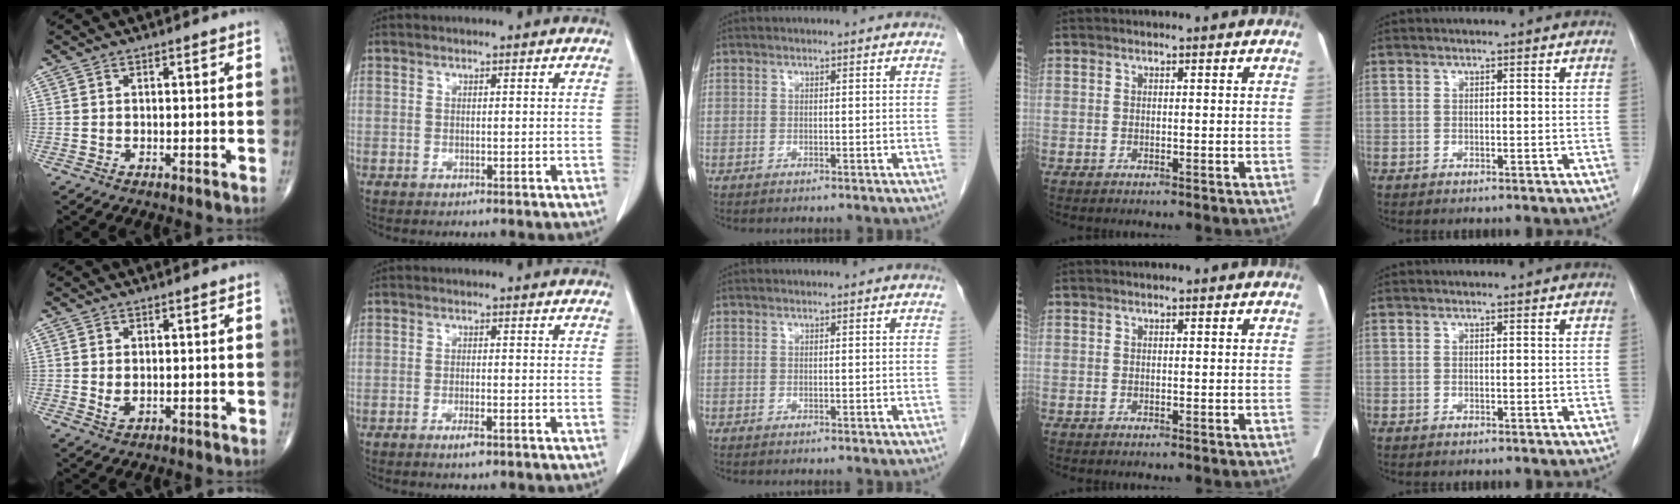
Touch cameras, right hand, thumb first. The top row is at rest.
{"thumb": {"total": 2.1, "force": [0.1, 1.4, 1.6], "torque": [-0.029, -0.007, 0.007]}, "index": {"total": 2.3, "force": [-1.5, 0.4, 1.8], "torque": [-0.032, -0.003, -0.023]}}